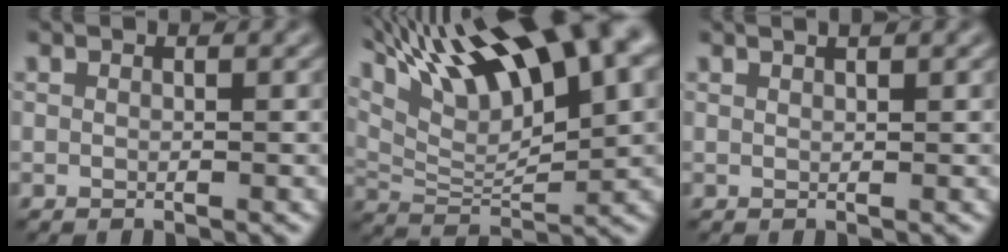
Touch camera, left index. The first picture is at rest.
{"total": 15.6, "force": [9.3, 5.0, 11.5], "torque": [-0.200, 0.025, 0.164]}
{"total": 0.9, "force": [0.7, 0.1, 0.5], "torque": [-0.007, 0.000, 0.008]}